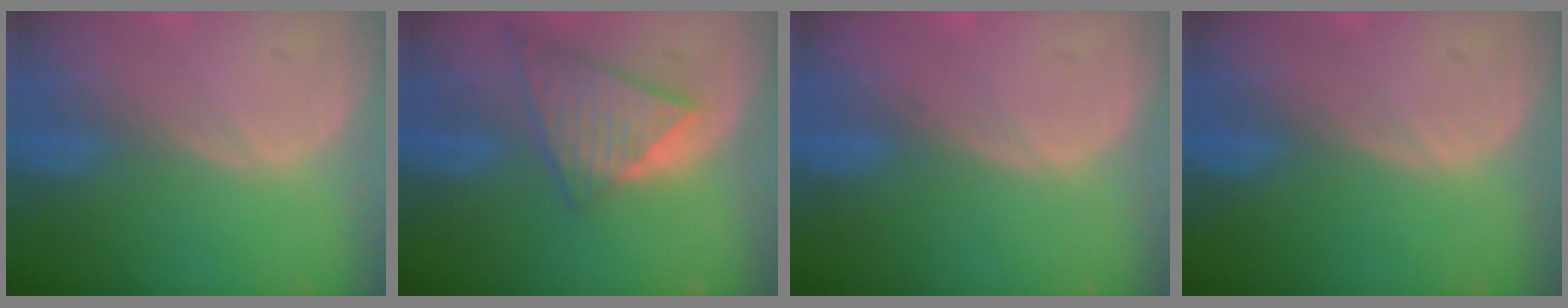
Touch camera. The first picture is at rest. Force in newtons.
{"total": 9.0, "press": 7.8, "slide": 4.4}
{"total": 0.5, "press": 0.1, "slide": 0.5}
{"total": 0.0}